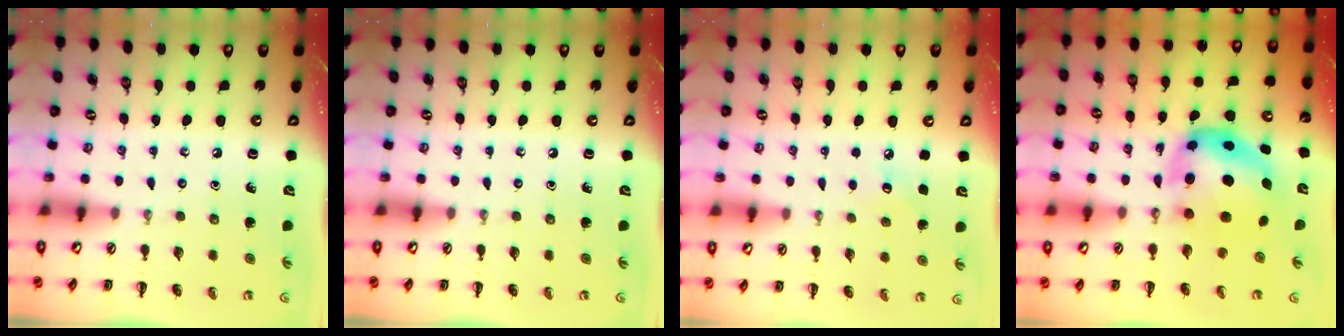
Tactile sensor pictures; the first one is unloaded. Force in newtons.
{"total": 0.0}
{"total": 5.1, "press": 4.9, "slide": 1.4}
{"total": 7.5, "press": 7.3, "slide": 1.7}